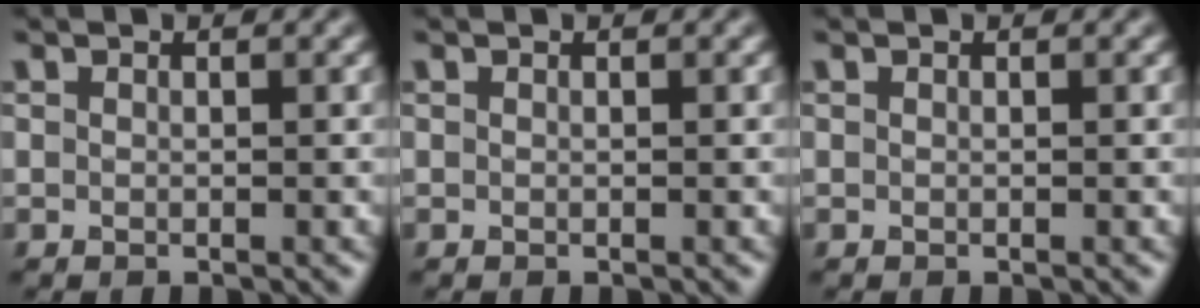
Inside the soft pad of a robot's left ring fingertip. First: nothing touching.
{"total": 0.0}
{"total": 0.0}